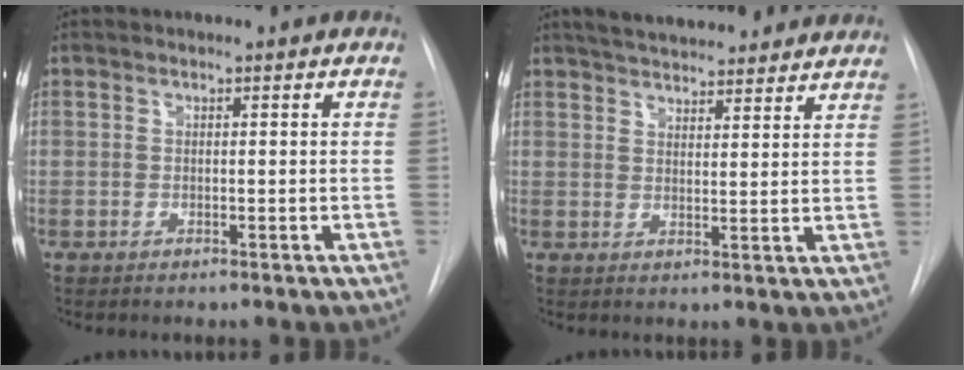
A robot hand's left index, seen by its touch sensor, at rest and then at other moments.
{"total": 16.0, "force": [14.2, 3.7, 6.2], "torque": [-0.090, 0.025, 0.189]}